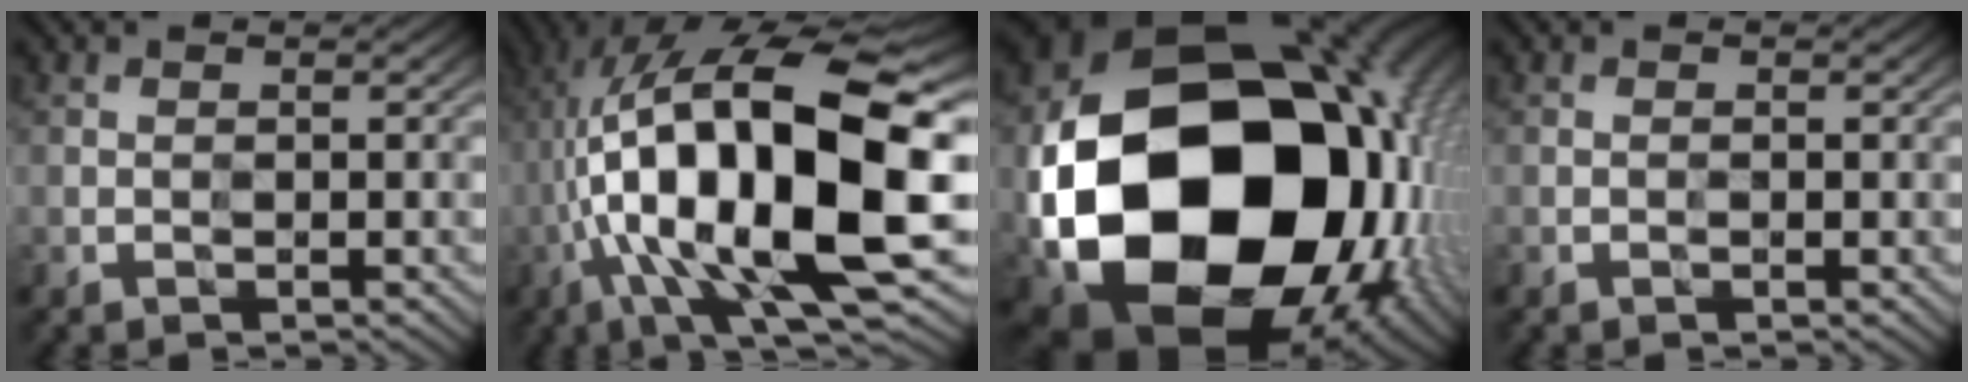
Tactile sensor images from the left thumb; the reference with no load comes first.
{"total": 19.9, "force": [-2.1, 7.2, 18.4], "torque": [-0.324, 0.012, -0.033]}
{"total": 22.8, "force": [-2.0, 18.2, 13.6], "torque": [-0.335, -0.073, 0.022]}
{"total": 0.0}